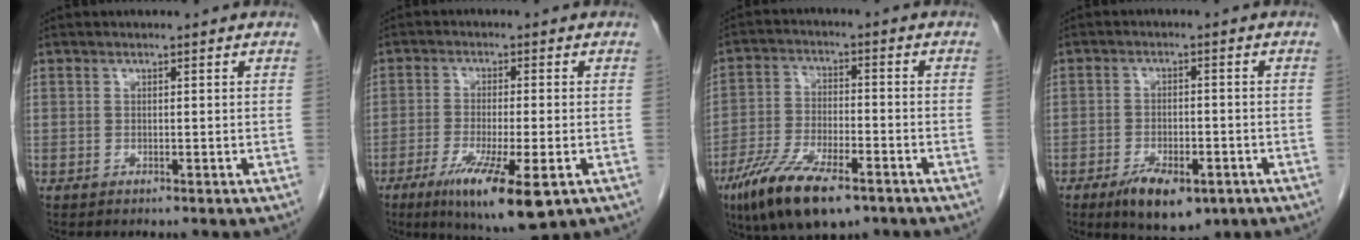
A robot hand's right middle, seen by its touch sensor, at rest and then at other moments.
{"total": 11.3, "force": [-5.6, 1.6, 9.6], "torque": [-0.165, -0.031, -0.086]}
{"total": 13.0, "force": [-8.2, 4.1, 9.2], "torque": [-0.174, -0.019, -0.142]}
{"total": 8.7, "force": [-5.2, 3.6, 5.9], "torque": [-0.090, -0.008, -0.074]}